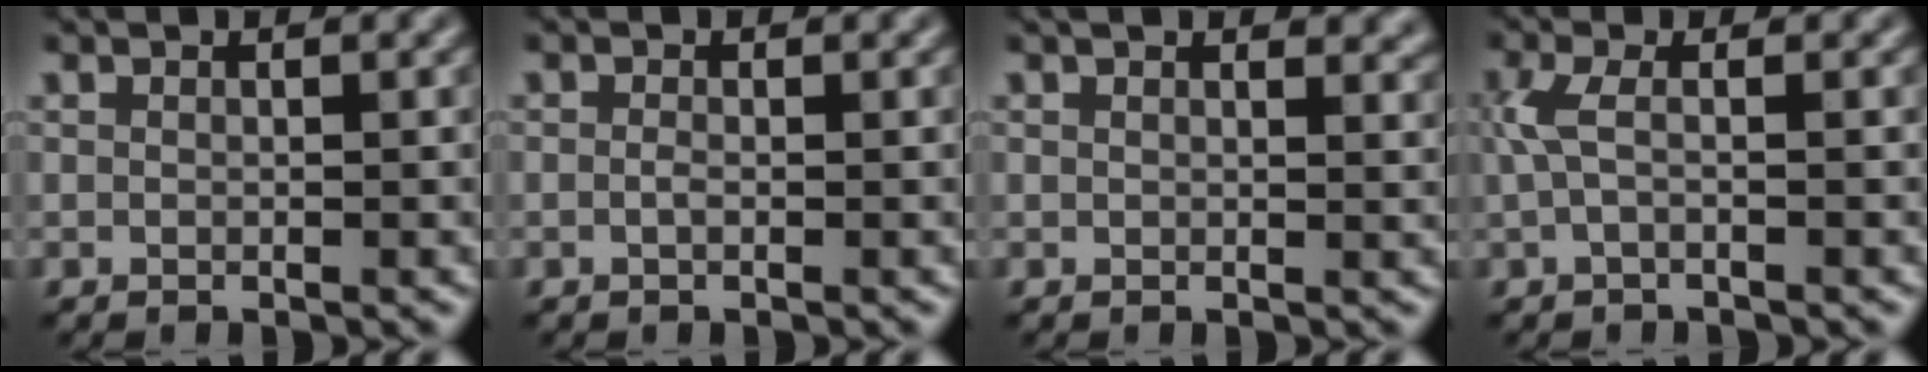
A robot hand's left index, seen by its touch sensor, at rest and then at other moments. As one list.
[{"total": 0.5, "force": [-0.3, 0.2, 0.4], "torque": [-0.015, -0.002, -0.004]}, {"total": 4.7, "force": [3.1, 2.2, 2.7], "torque": [-0.012, 0.026, 0.016]}, {"total": 2.0, "force": [0.0, 0.5, 1.9], "torque": [-0.051, 0.003, 0.000]}]